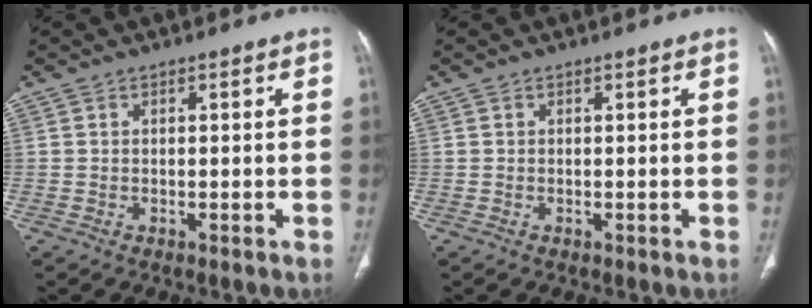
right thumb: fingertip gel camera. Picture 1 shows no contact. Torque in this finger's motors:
{"motor_torque": [0.04, -0.17, -0.11, 0.63, -0.03]}